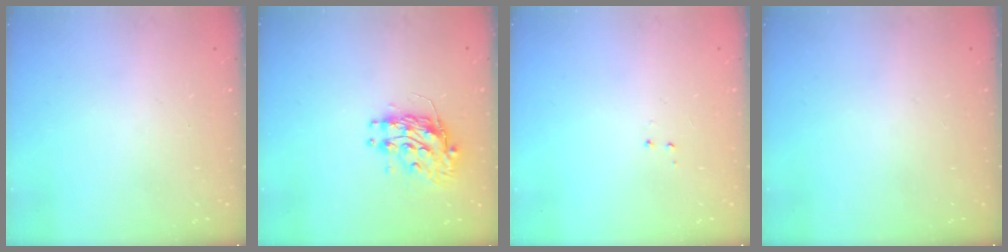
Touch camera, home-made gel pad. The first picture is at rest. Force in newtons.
{"total": 10.0, "press": 9.9, "slide": 0.8}
{"total": 4.0, "press": 4.0, "slide": 0.4}
{"total": 0.0}